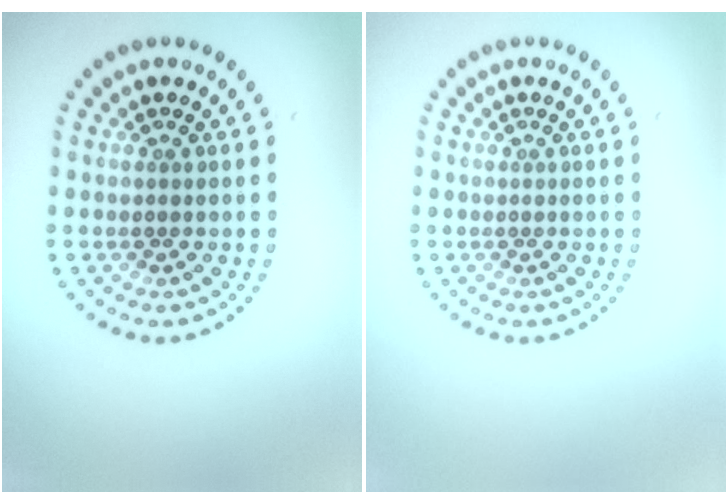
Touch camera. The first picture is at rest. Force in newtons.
{"total": 0.0}